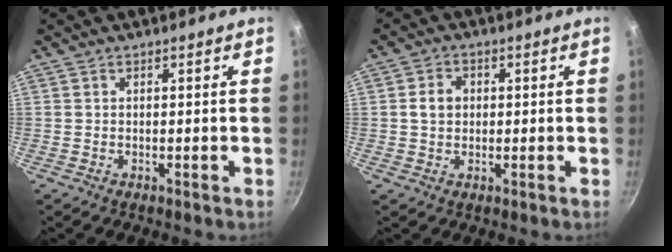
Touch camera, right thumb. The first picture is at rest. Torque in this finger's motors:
{"motor_torque": [-0.62, 0.40, 0.73, -0.29, 0.04]}